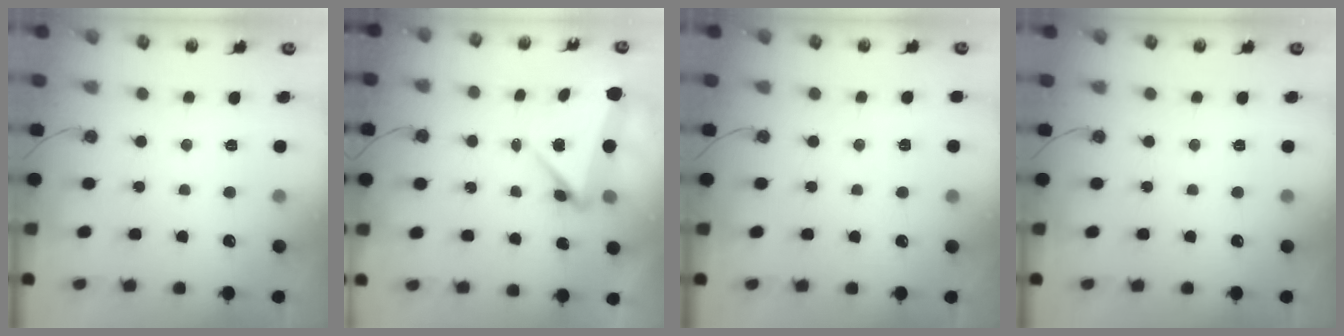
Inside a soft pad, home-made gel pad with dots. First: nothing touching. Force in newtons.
{"total": 5.8, "press": 5.8, "slide": 0.3}
{"total": 2.8, "press": 2.8, "slide": 0.3}
{"total": 0.0}